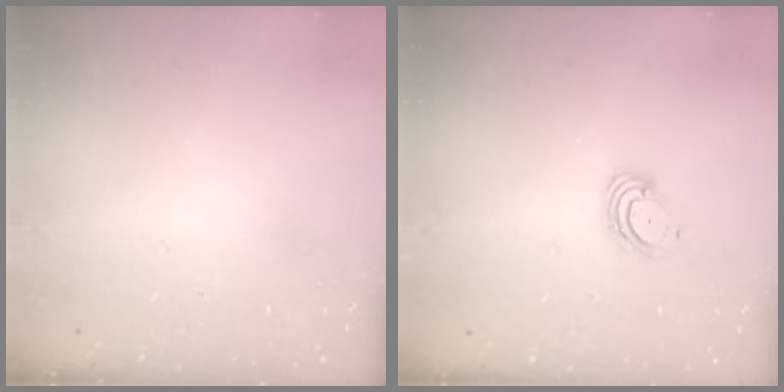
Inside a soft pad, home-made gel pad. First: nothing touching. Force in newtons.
{"total": 3.6, "press": 3.6, "slide": 0.3}